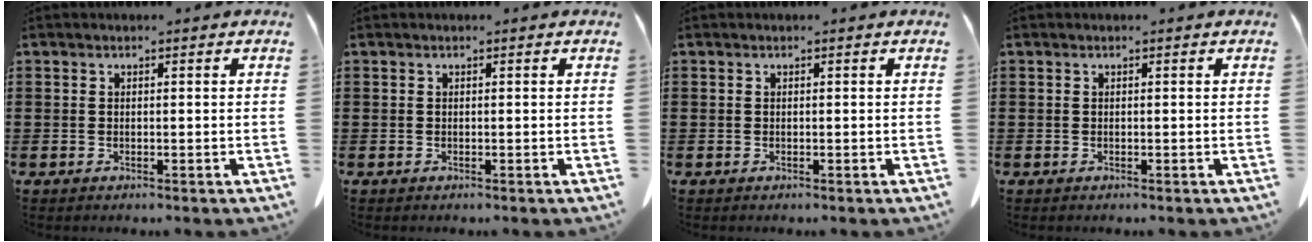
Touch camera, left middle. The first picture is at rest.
{"total": 0.0}
{"total": 0.0}
{"total": 0.0}